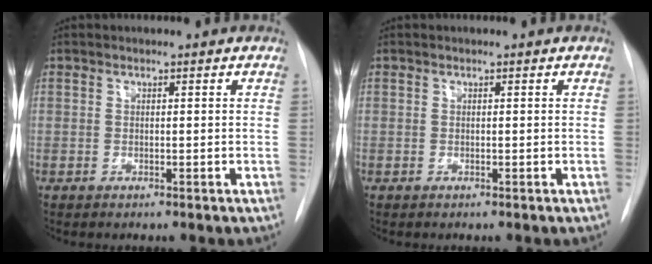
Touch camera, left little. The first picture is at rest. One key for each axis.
{"total": 0.0}